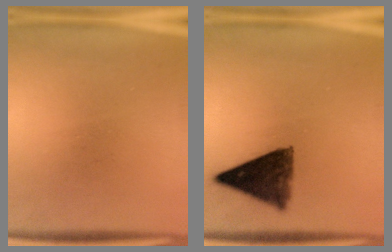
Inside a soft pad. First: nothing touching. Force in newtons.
{"total": 9.6}